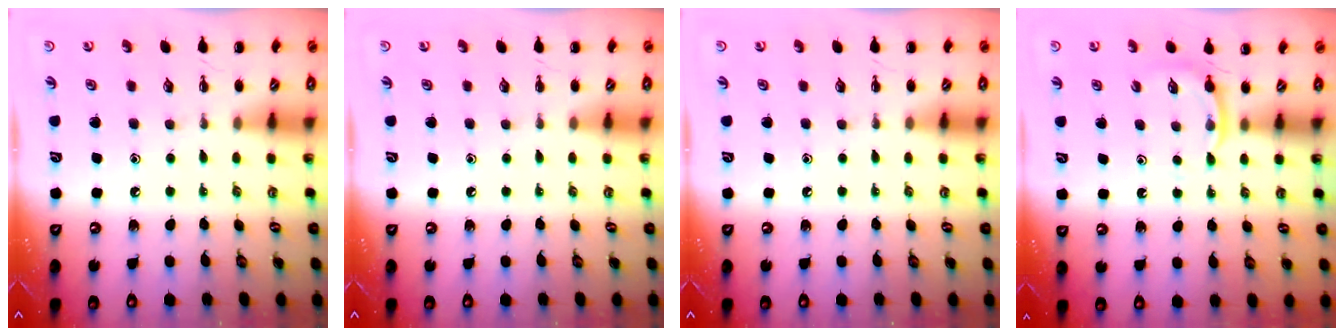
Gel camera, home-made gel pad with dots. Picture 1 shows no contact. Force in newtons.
{"total": 0.0}
{"total": 0.0}
{"total": 3.9, "press": 3.7, "slide": 1.1}